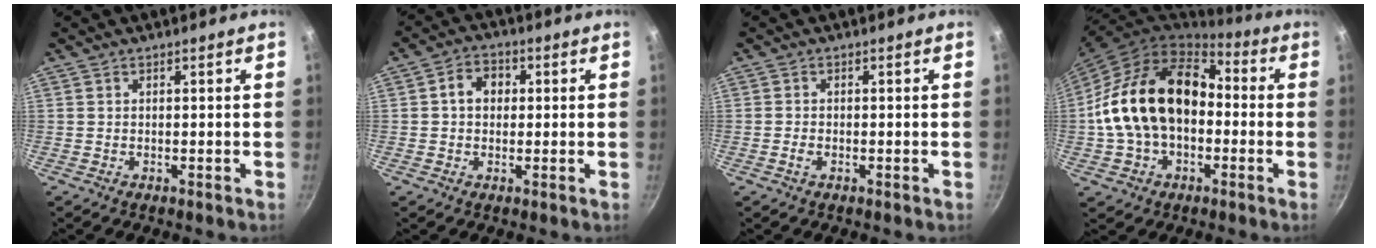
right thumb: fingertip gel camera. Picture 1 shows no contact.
{"total": 5.3, "force": [0.8, 4.3, 3.1], "torque": [-0.026, 0.011, 0.005]}
{"total": 1.1, "force": [-0.4, 0.7, 0.7], "torque": [-0.022, 0.003, -0.010]}
{"total": 20.8, "force": [-0.5, 14.5, 14.9], "torque": [-0.248, 0.052, -0.014]}